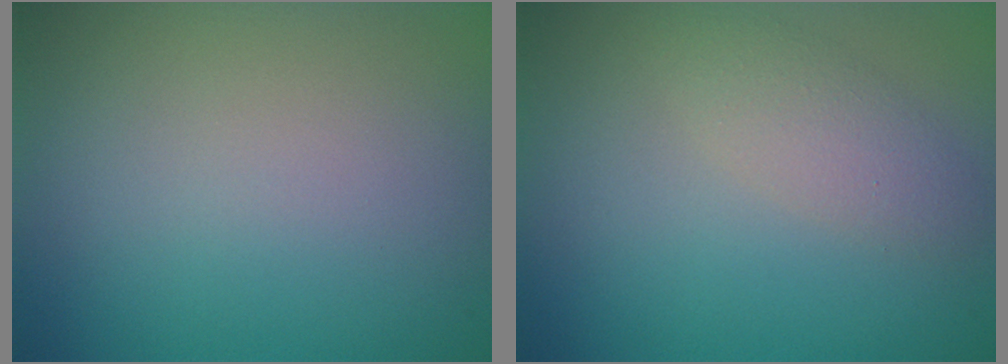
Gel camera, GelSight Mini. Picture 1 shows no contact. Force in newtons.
{"total": 2.2, "press": 2.2, "slide": 0.0}